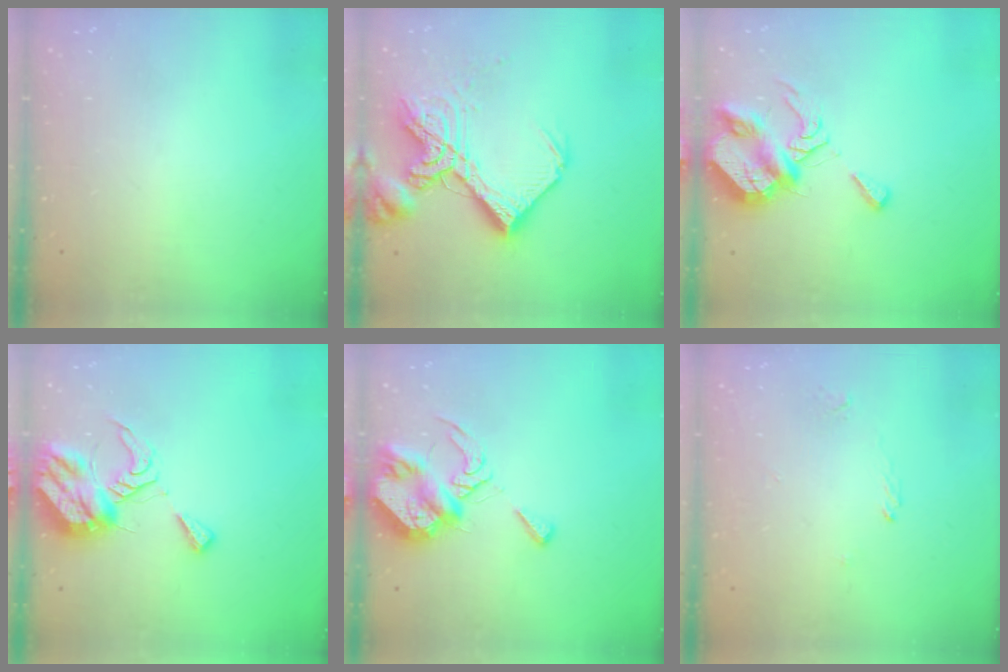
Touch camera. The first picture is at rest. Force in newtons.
{"total": 20.5, "press": 20.4, "slide": 2.5}
{"total": 8.9, "press": 8.8, "slide": 1.3}
{"total": 10.9, "press": 10.9, "slide": 1.2}
{"total": 8.4, "press": 8.4, "slide": 0.4}
{"total": 1.9, "press": 1.9, "slide": 0.5}